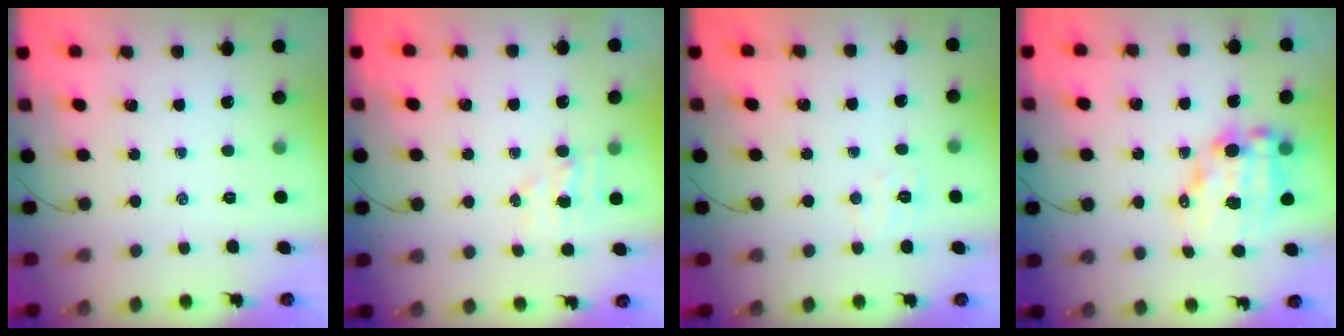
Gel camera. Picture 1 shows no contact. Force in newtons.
{"total": 4.5, "press": 4.3, "slide": 1.0}
{"total": 4.6, "press": 4.5, "slide": 1.0}
{"total": 11.0, "press": 10.7, "slide": 2.7}